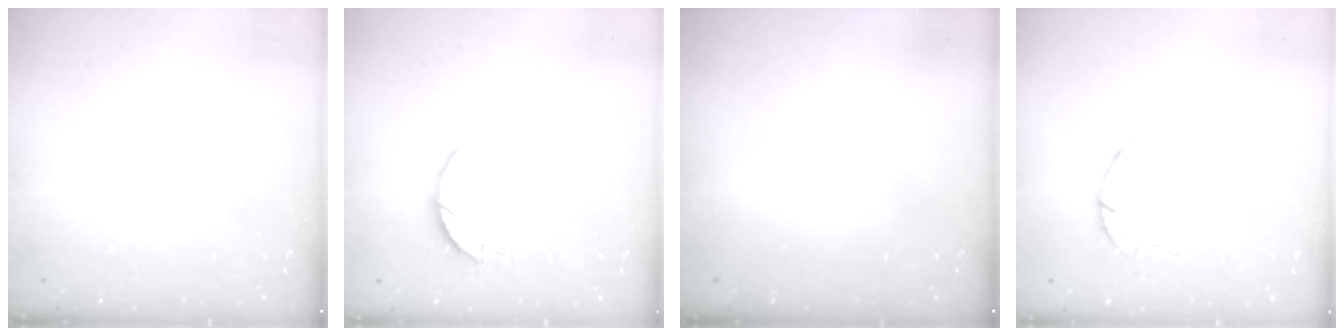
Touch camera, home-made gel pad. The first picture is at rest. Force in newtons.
{"total": 3.0, "press": 3.0, "slide": 0.4}
{"total": 0.0}
{"total": 3.4, "press": 3.4, "slide": 0.4}